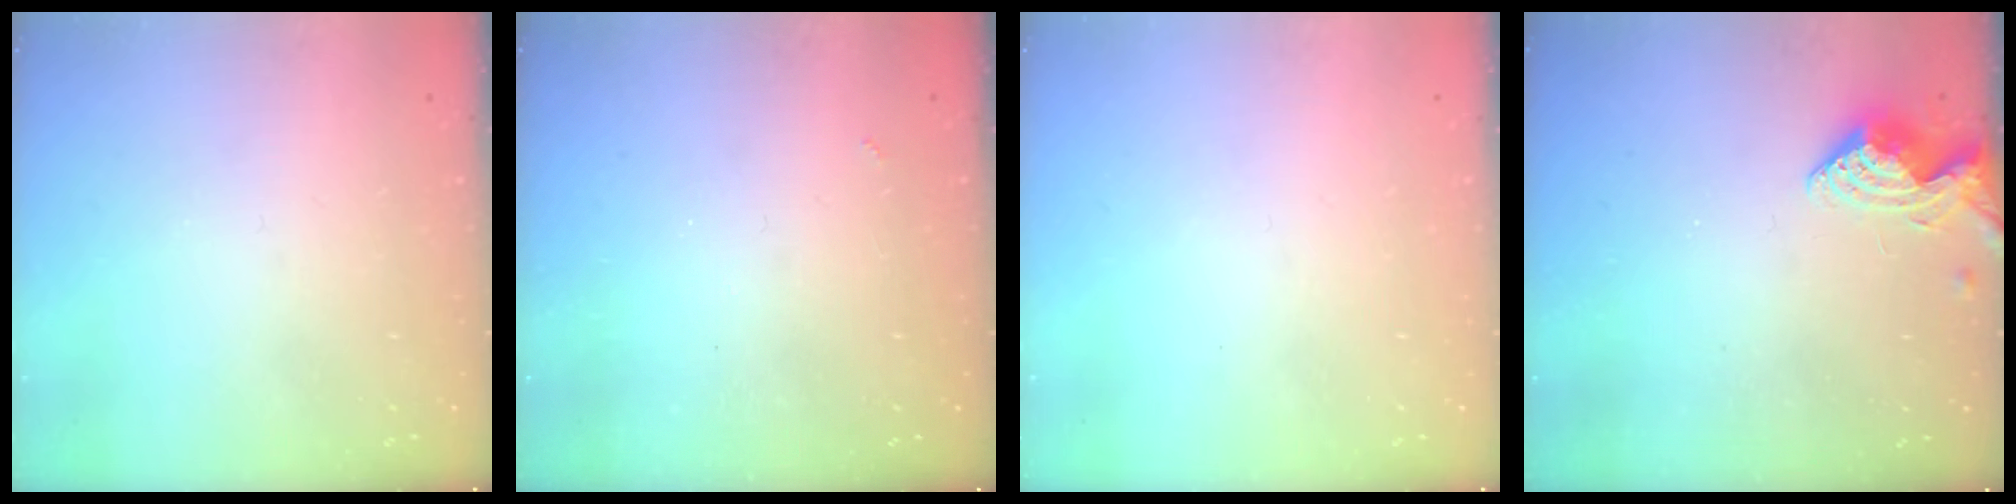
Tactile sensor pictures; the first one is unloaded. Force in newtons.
{"total": 2.5, "press": 2.5, "slide": 0.5}
{"total": 0.0}
{"total": 8.2, "press": 8.1, "slide": 0.3}